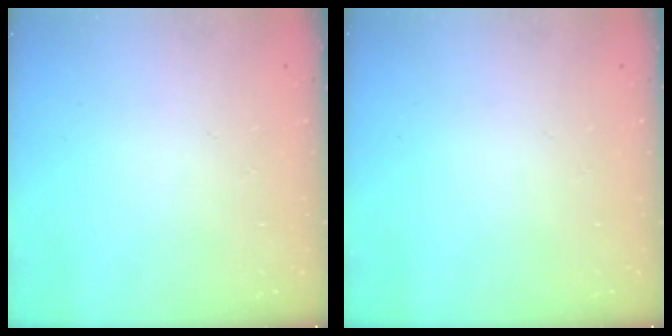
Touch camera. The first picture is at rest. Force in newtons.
{"total": 0.0}